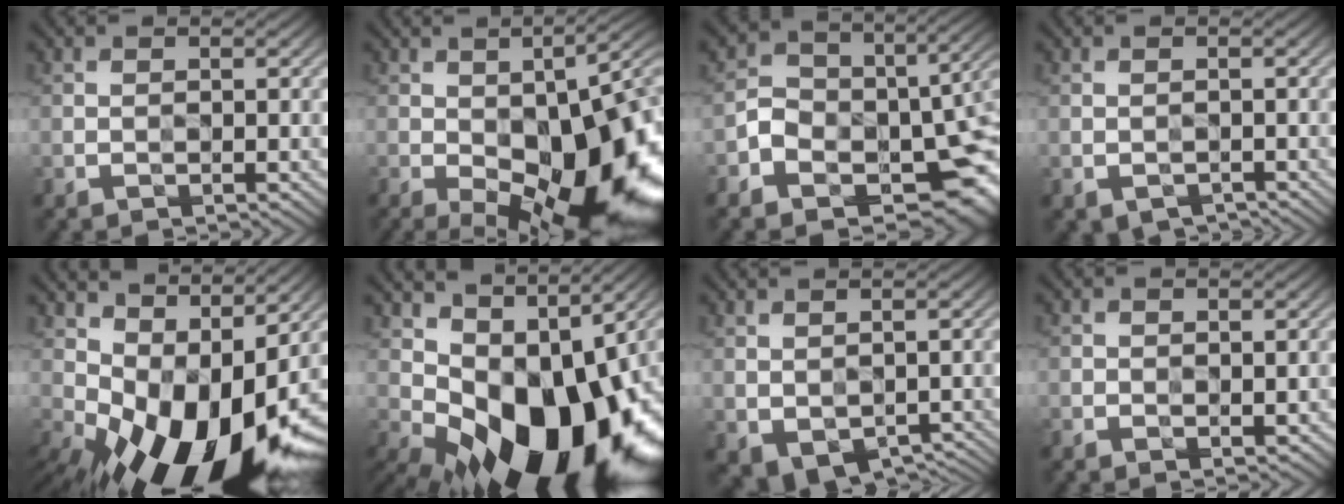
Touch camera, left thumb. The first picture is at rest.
{"total": 20.5, "force": [-5.0, 9.6, 17.4], "torque": [-0.234, -0.029, -0.057]}
{"total": 13.1, "force": [-4.5, 9.7, 7.5], "torque": [-0.117, -0.038, -0.078]}
{"total": 1.6, "force": [-1.1, 0.9, 0.7], "torque": [-0.013, -0.006, -0.016]}
{"total": 16.8, "force": [-1.6, 8.6, 14.3], "torque": [-0.242, -0.009, -0.016]}
{"total": 17.1, "force": [-1.9, 10.5, 13.4], "torque": [-0.210, -0.025, -0.008]}
{"total": 4.6, "force": [-1.8, 3.1, 2.9], "torque": [-0.053, -0.022, -0.012]}
{"total": 1.1, "force": [-0.3, 0.8, 0.5], "torque": [-0.005, -0.005, -0.005]}